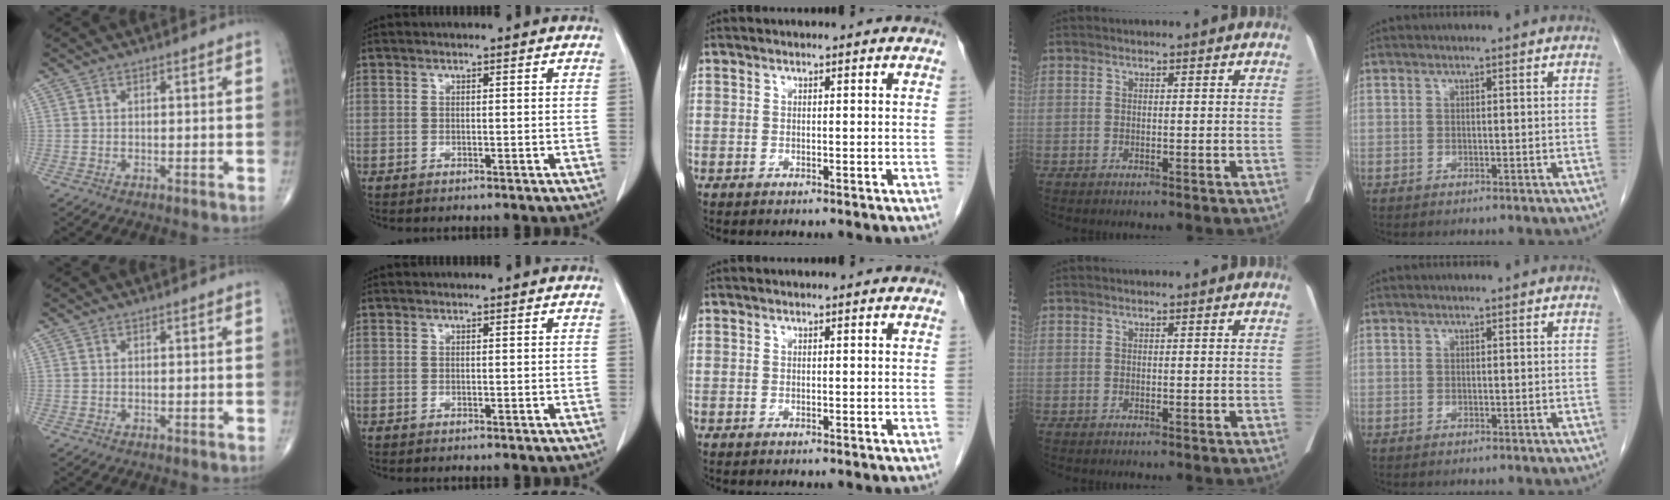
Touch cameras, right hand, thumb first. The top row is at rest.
{}